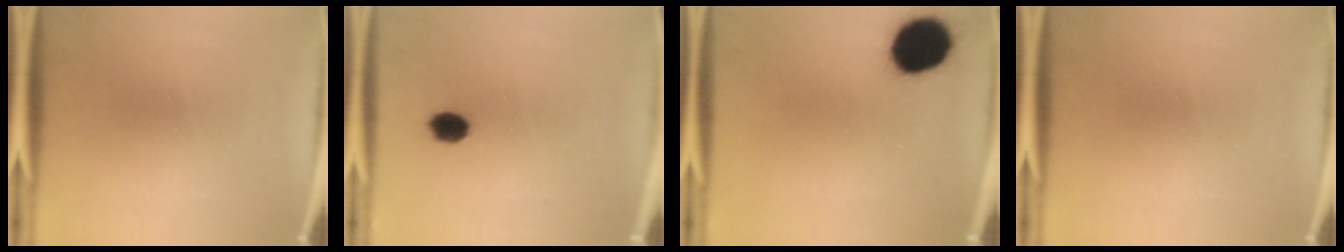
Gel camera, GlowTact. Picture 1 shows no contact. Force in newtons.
{"total": 3.9}
{"total": 14.9}
{"total": 0.0}